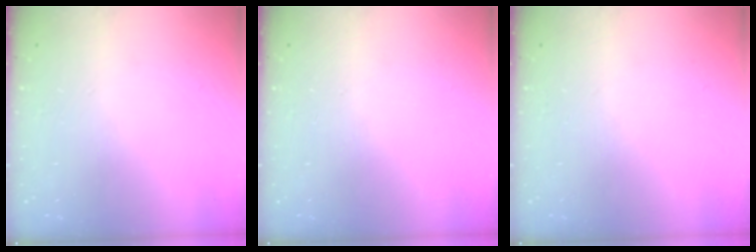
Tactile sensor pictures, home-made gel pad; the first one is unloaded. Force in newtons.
{"total": 0.0}
{"total": 0.0}